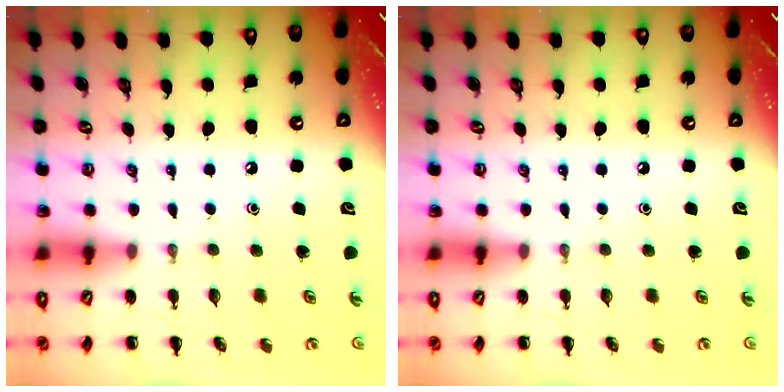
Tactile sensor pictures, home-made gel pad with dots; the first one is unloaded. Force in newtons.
{"total": 0.0}